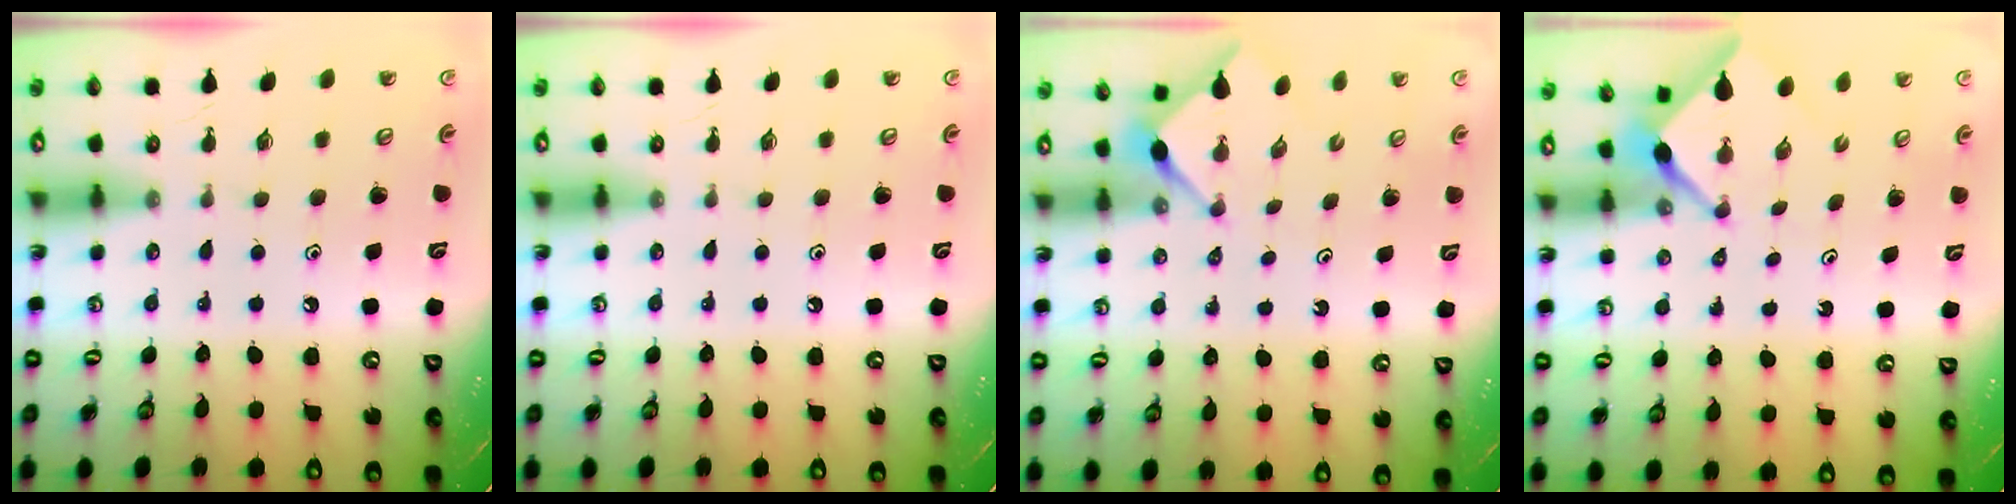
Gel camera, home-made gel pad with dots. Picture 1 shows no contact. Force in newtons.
{"total": 0.0}
{"total": 2.8, "press": 2.8, "slide": 0.3}
{"total": 2.6, "press": 2.6, "slide": 0.3}